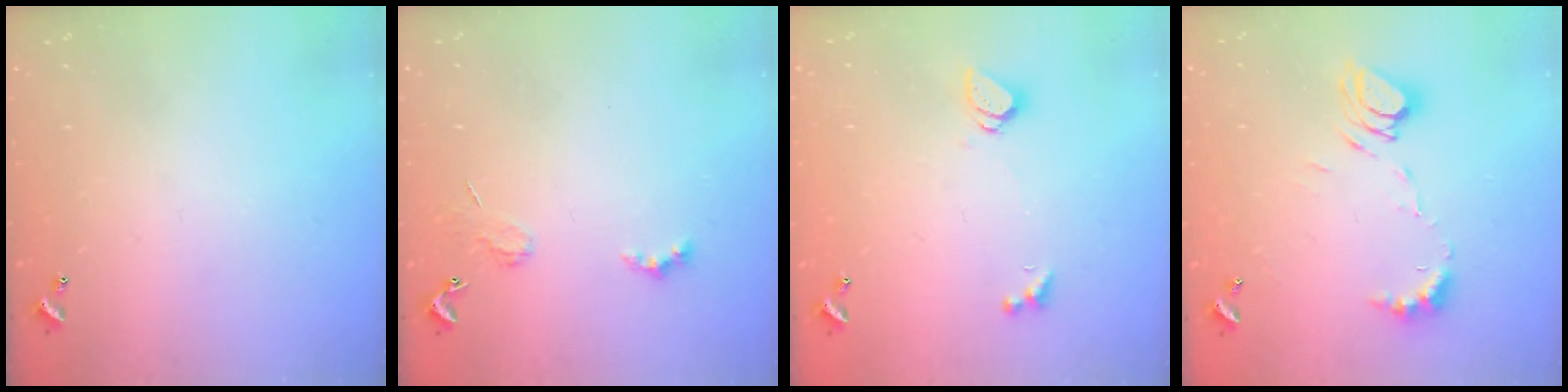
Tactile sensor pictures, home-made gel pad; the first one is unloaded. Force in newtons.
{"total": 2.0, "press": 1.9, "slide": 0.4}
{"total": 1.2, "press": 1.1, "slide": 0.5}
{"total": 8.6, "press": 8.5, "slide": 1.1}